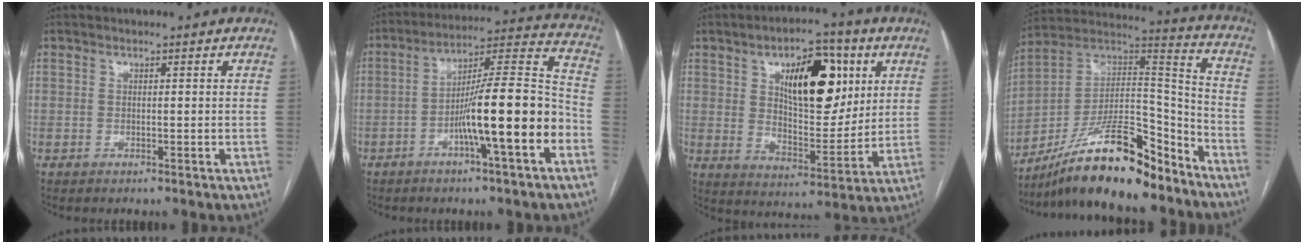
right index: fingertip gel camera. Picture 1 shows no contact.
{"total": 15.3, "force": [-5.5, 0.7, 14.3], "torque": [-0.224, 0.015, -0.089]}
{"total": 15.4, "force": [5.7, 6.6, 12.7], "torque": [-0.190, 0.014, 0.095]}
{"total": 20.4, "force": [-15.5, 4.6, 12.4], "torque": [-0.218, 0.031, -0.269]}